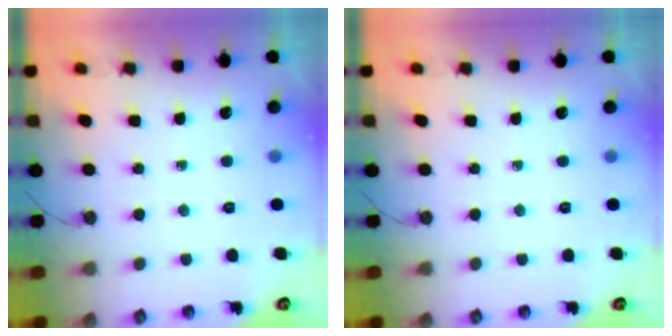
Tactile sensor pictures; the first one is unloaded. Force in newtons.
{"total": 0.0}